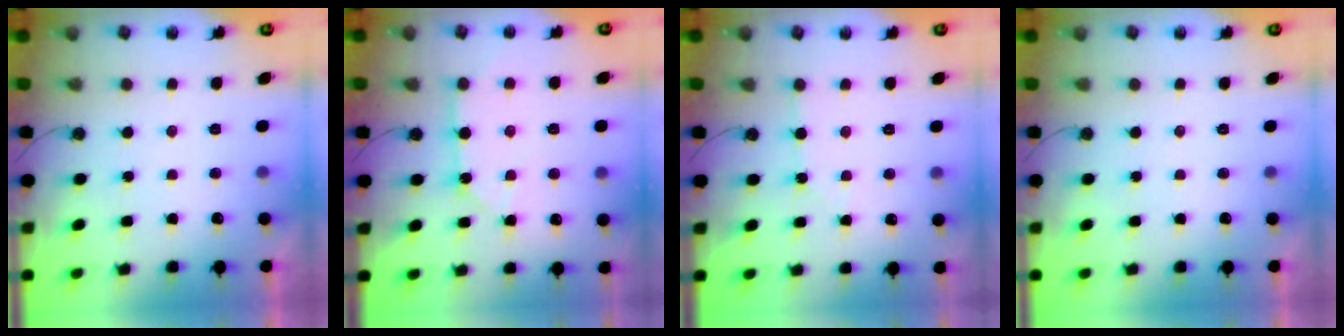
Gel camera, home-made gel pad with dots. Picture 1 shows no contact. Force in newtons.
{"total": 10.9, "press": 10.8, "slide": 1.2}
{"total": 2.9, "press": 2.8, "slide": 0.4}
{"total": 0.0}